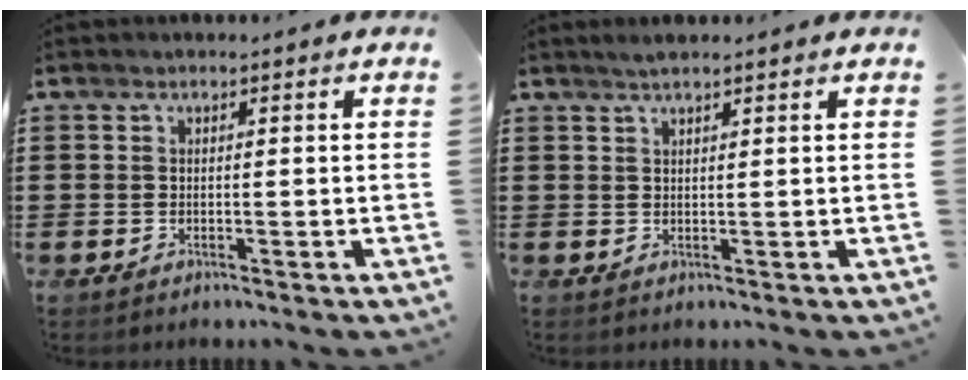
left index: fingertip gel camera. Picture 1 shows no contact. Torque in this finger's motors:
{"motor_torque": [0.23, 0.26, 0.00, 0.02]}